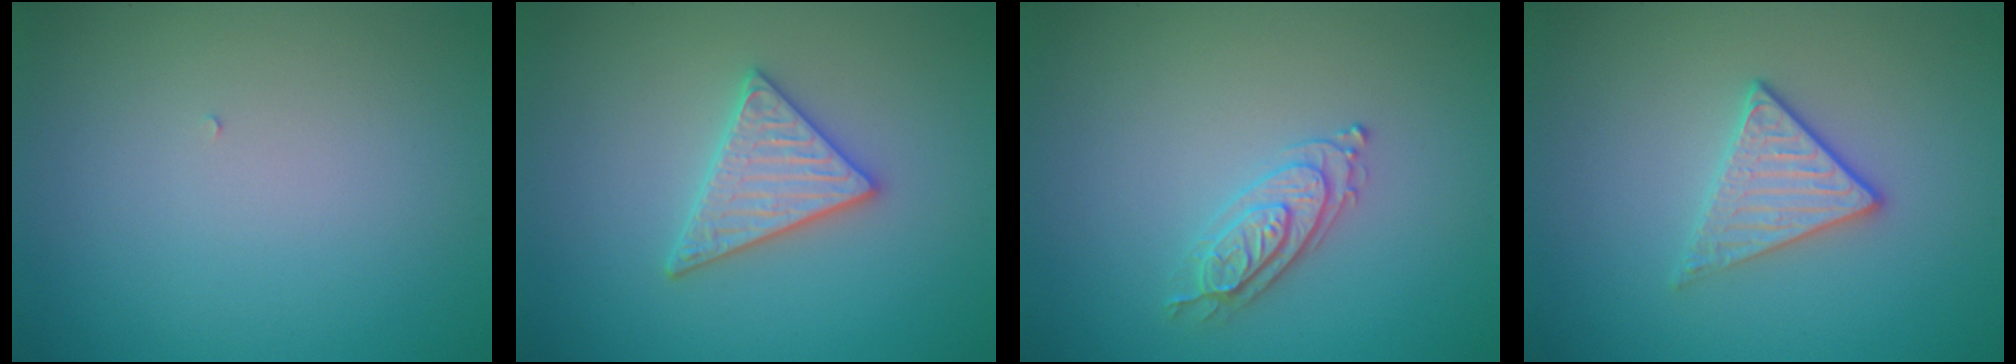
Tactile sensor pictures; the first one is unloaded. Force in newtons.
{"total": 3.0, "press": 3.0, "slide": 0.5}
{"total": 2.2, "press": 2.2, "slide": 0.4}
{"total": 2.3, "press": 2.0, "slide": 1.0}